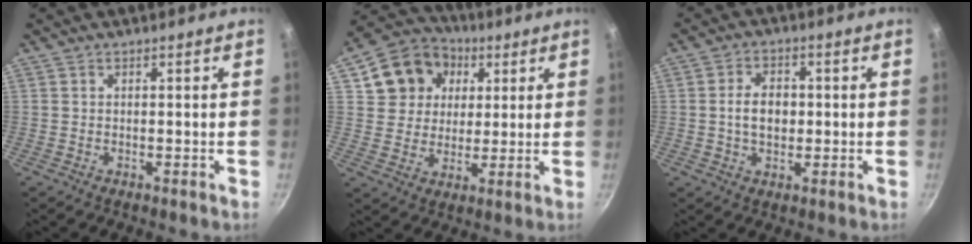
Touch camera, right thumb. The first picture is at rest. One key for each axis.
{"total": 13.6, "fx": 4.7, "fy": 11.6, "fz": 5.5, "tx": -0.075, "ty": 0.016, "tz": 0.075}
{"total": 6.3, "fx": 0.0, "fy": 4.4, "fz": 4.5, "tx": -0.060, "ty": 0.008, "tz": -0.005}